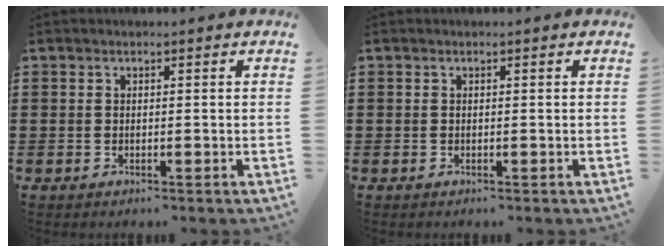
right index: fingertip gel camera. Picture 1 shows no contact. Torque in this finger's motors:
{"motor_torque": [-0.02, 0.01, 0.00, 0.00]}